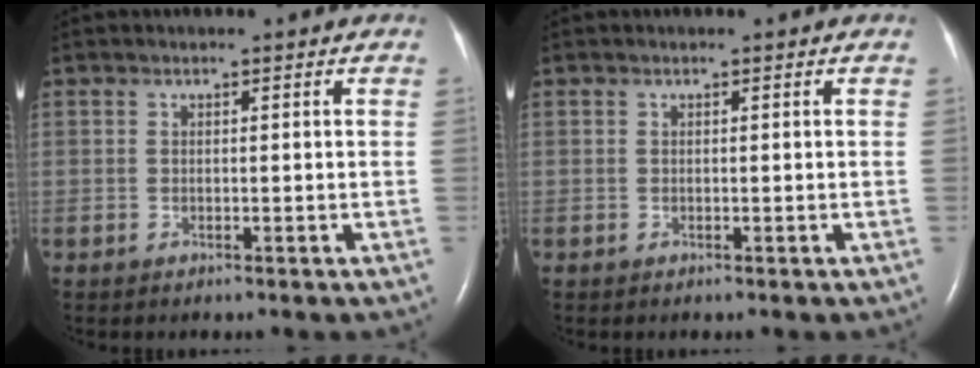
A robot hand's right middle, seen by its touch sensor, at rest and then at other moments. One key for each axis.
{"total": 0.0}